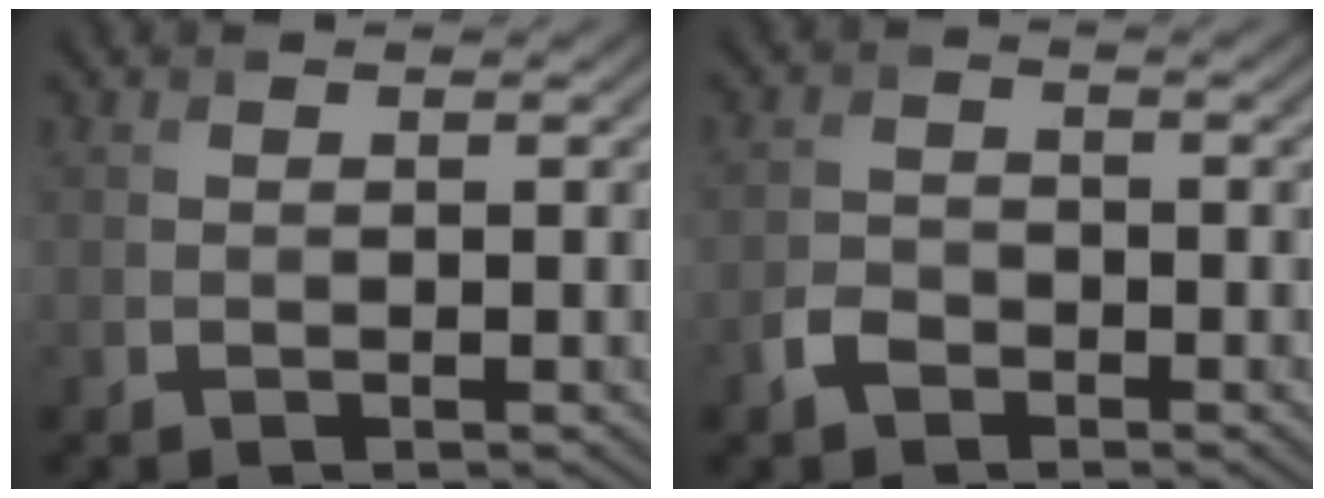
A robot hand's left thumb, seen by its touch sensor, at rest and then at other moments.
{"total": 2.6, "force": [-1.6, 1.7, 1.1], "torque": [-0.023, 0.001, -0.040]}